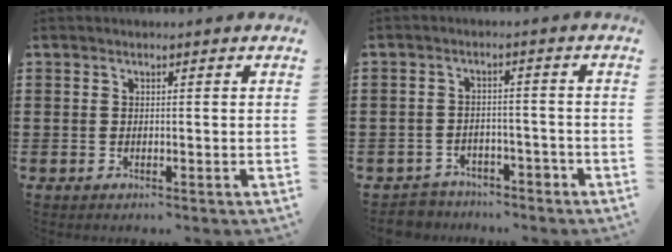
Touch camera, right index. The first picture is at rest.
{"total": 3.1, "force": [-2.9, 1.0, 0.1], "torque": [-0.011, 0.002, -0.059]}